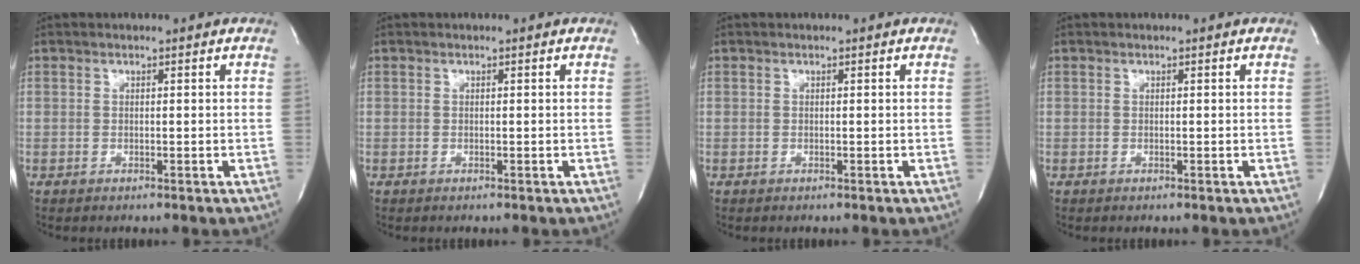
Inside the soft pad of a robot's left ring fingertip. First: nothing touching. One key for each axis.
{"total": 0.0}
{"total": 0.0}
{"total": 0.0}